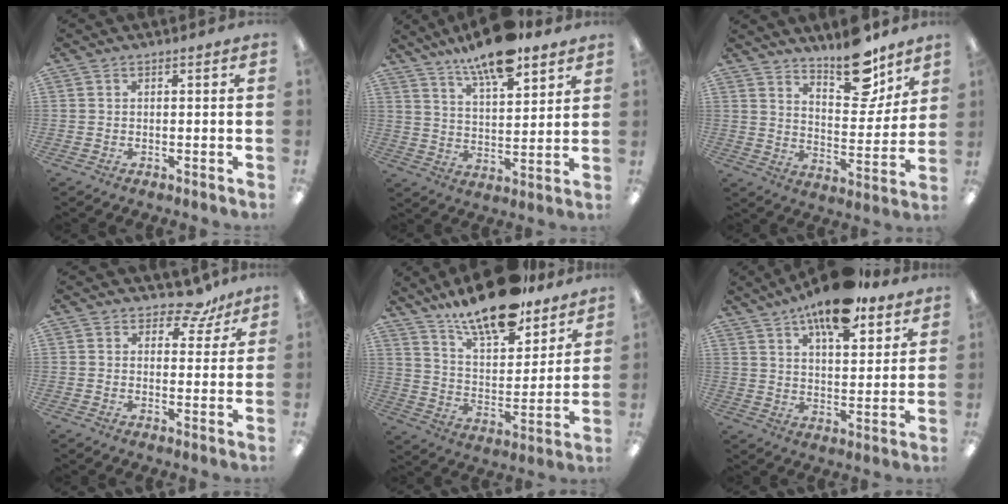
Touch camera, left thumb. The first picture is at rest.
{"total": 13.1, "force": [10.0, 4.1, 7.3], "torque": [-0.118, -0.055, 0.173]}
{"total": 15.0, "force": [11.6, 6.2, 7.1], "torque": [-0.087, -0.082, 0.203]}
{"total": 6.5, "force": [5.2, 3.3, 2.4], "torque": [-0.022, -0.029, 0.089]}
{"total": 17.3, "force": [14.3, 5.4, 8.1], "torque": [-0.145, -0.094, 0.249]}
{"total": 14.2, "force": [9.8, 5.4, 8.7], "torque": [-0.125, -0.047, 0.163]}